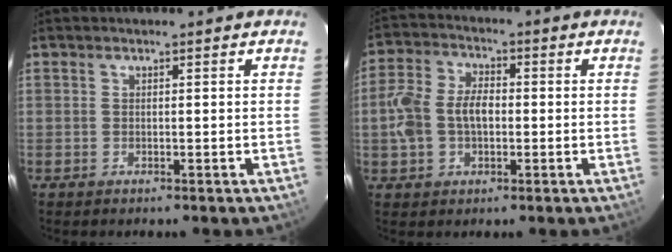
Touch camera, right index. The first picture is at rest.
{"total": 9.3, "force": [-0.9, 6.2, 6.8], "torque": [-0.147, 0.017, -0.015]}